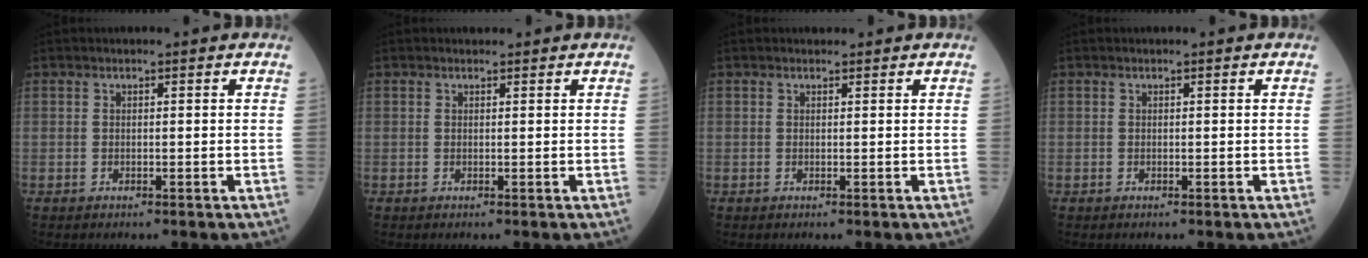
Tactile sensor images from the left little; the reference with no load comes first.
{"total": 0.5, "force": [0.5, 0.2, 0.0], "torque": [-0.011, 0.001, 0.008]}
{"total": 0.6, "force": [0.5, 0.3, 0.0], "torque": [-0.010, 0.002, 0.008]}
{"total": 0.0}